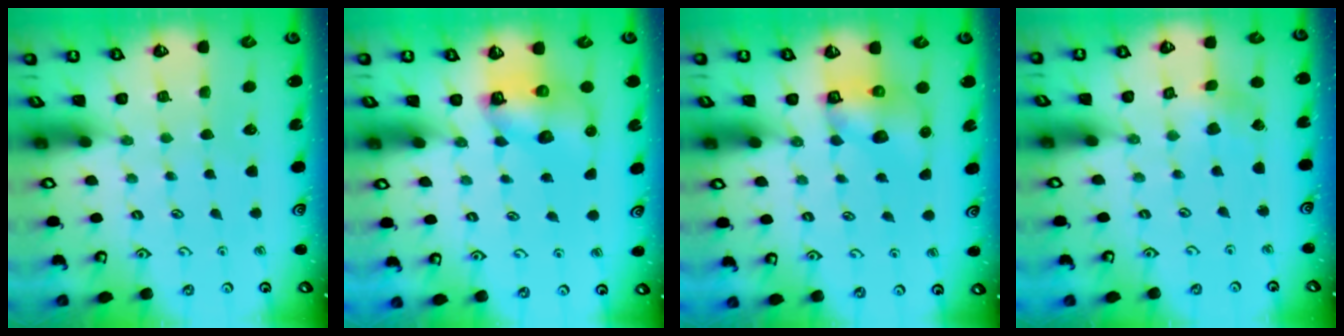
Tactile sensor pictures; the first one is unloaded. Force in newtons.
{"total": 7.8, "press": 7.7, "slide": 1.0}
{"total": 6.6, "press": 6.6, "slide": 0.6}
{"total": 2.3, "press": 2.3, "slide": 0.3}